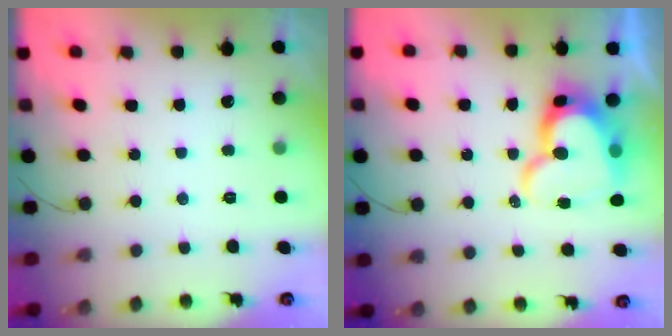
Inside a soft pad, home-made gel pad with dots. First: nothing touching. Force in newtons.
{"total": 16.6, "press": 16.6, "slide": 1.2}